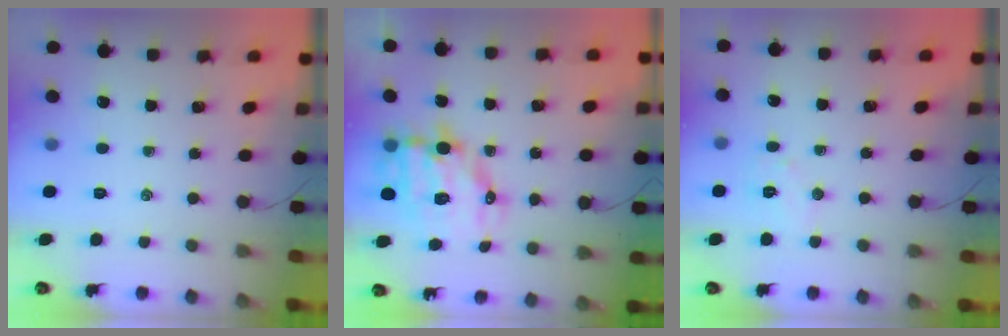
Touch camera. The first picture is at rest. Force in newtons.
{"total": 13.0, "press": 12.7, "slide": 2.8}
{"total": 5.9, "press": 5.8, "slide": 1.2}